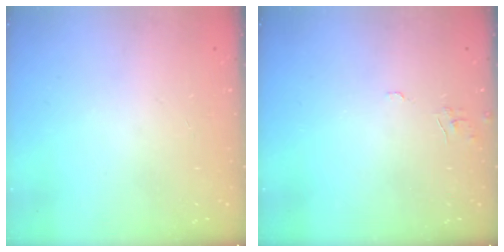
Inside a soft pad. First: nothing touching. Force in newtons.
{"total": 4.9, "press": 4.8, "slide": 0.4}